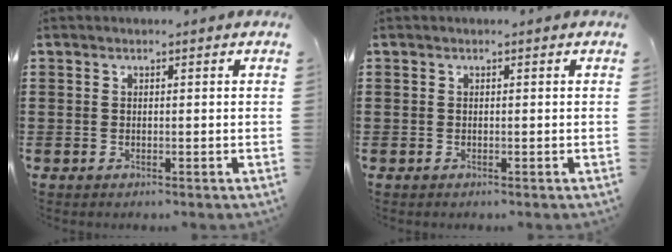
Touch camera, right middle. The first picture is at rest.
{"total": 0.0}